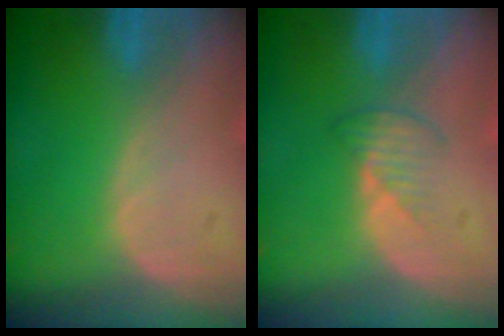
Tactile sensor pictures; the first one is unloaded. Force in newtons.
{"total": 2.5, "press": 2.5, "slide": 0.3}